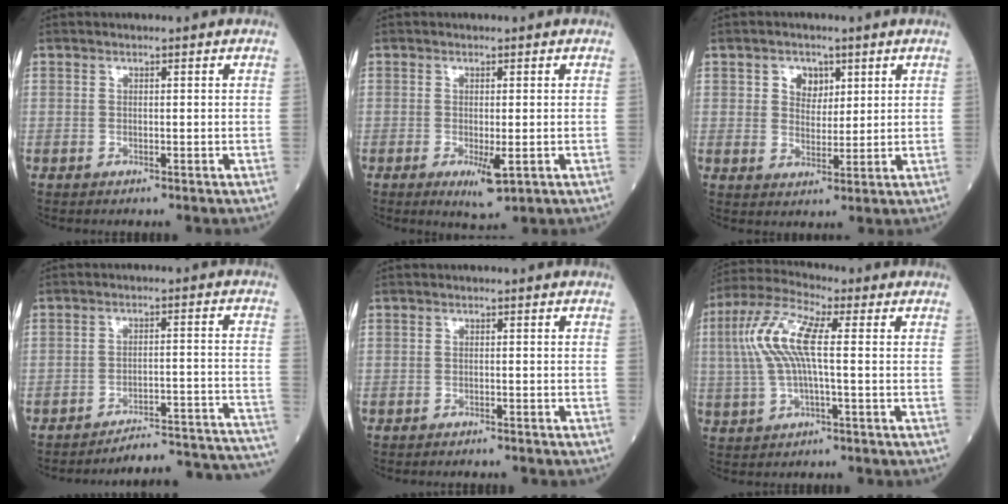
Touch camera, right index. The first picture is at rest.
{"total": 4.0, "force": [-1.2, 0.8, 3.7], "torque": [-0.059, -0.009, -0.009]}
{"total": 4.0, "force": [1.8, 3.0, 2.0], "torque": [-0.029, 0.007, 0.032]}
{"total": 19.0, "force": [-18.7, -1.0, 3.0], "torque": [0.013, 0.016, -0.234]}
{"total": 2.4, "force": [-2.3, 0.4, 0.6], "torque": [-0.011, -0.003, -0.029]}
{"total": 9.6, "force": [1.0, 2.0, 9.4], "torque": [-0.213, 0.027, 0.012]}